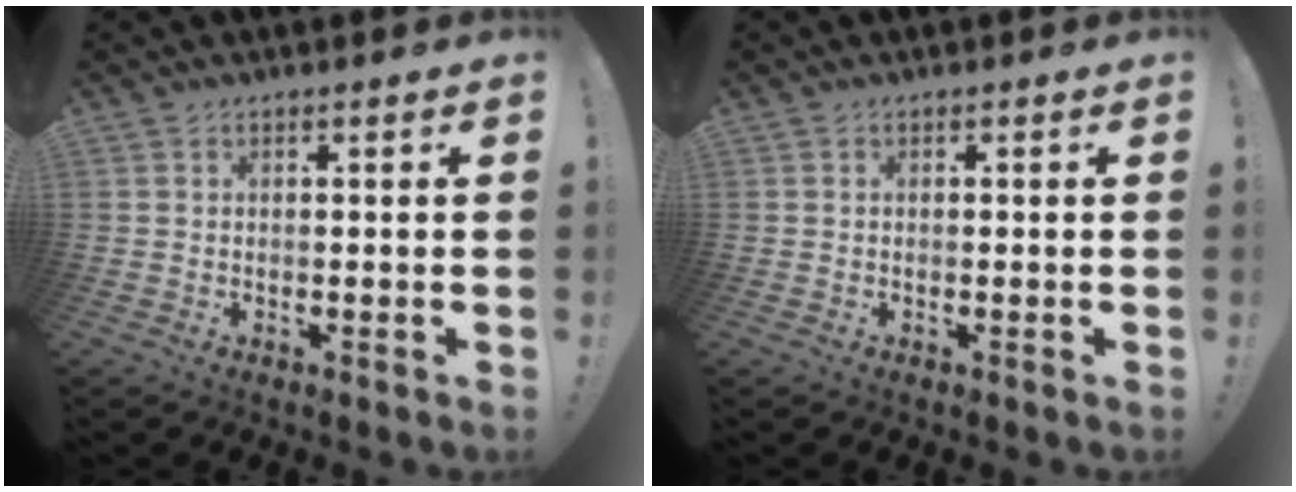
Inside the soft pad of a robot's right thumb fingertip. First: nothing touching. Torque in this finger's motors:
{"motor_torque": [0.16, -0.02, 0.08, -0.17, 0.01]}